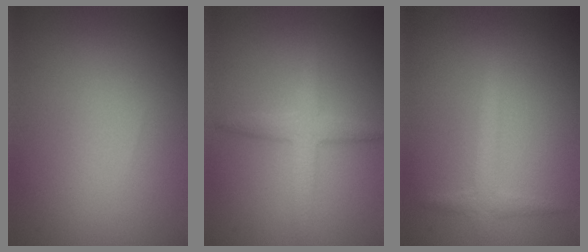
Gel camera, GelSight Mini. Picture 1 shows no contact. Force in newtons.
{"total": 2.8, "press": 2.8, "slide": 0.0}
{"total": 1.8, "press": 1.8, "slide": 0.1}